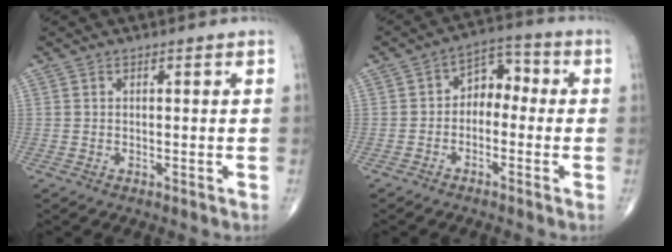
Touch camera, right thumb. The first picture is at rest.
{"total": 6.2, "force": [-0.9, 4.6, 4.1], "torque": [-0.033, 0.036, -0.034]}